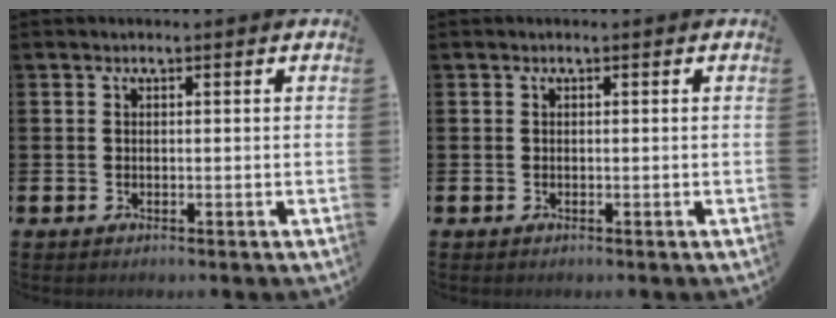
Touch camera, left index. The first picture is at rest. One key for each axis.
{"total": 0.0}